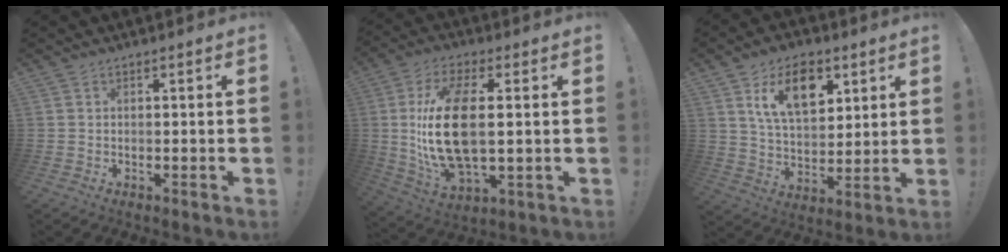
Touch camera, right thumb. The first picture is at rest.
{"total": 20.0, "force": [1.6, 9.9, 17.3], "torque": [-0.354, -0.009, 0.026]}
{"total": 15.0, "force": [7.5, 9.4, 9.1], "torque": [-0.135, -0.024, 0.134]}